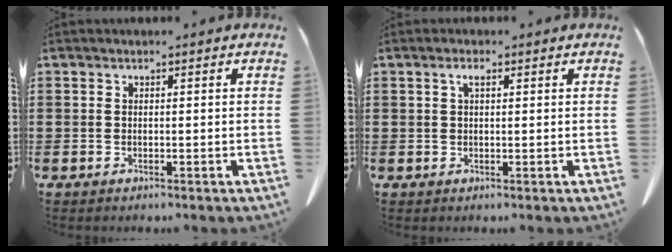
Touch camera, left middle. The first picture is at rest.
{"total": 1.8, "force": [0.8, 0.6, 1.5], "torque": [-0.034, 0.002, 0.014]}